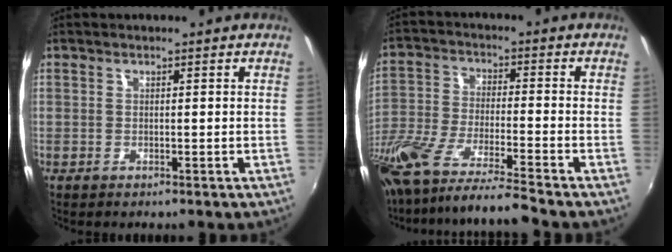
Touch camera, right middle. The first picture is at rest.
{"total": 15.6, "force": [-13.1, -0.2, 8.4], "torque": [-0.169, -0.044, -0.241]}